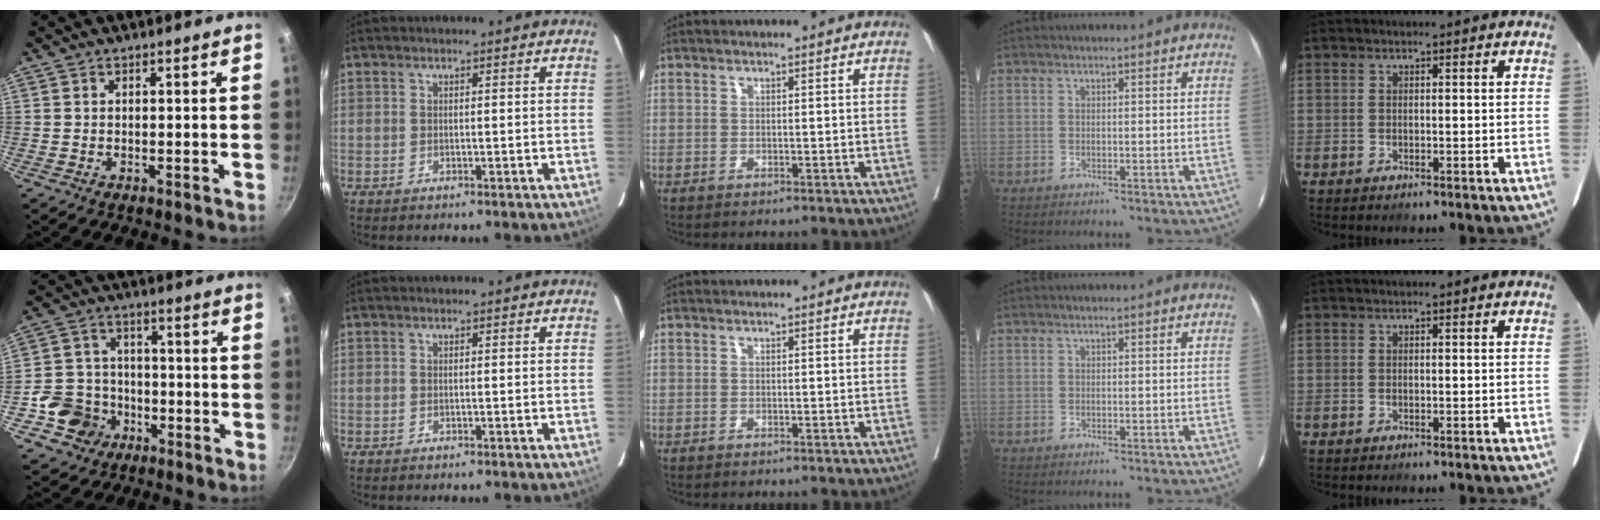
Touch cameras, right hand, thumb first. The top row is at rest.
{"thumb": {"total": 9.6, "force": [-4.0, 8.3, 2.7], "torque": [-0.023, 0.030, -0.068]}}